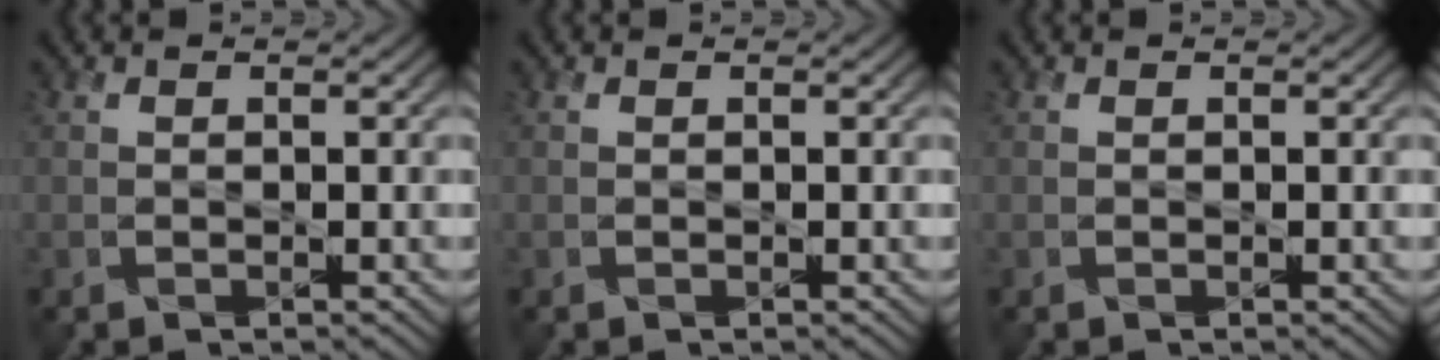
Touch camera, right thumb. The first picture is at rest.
{"total": 0.0}
{"total": 0.0}